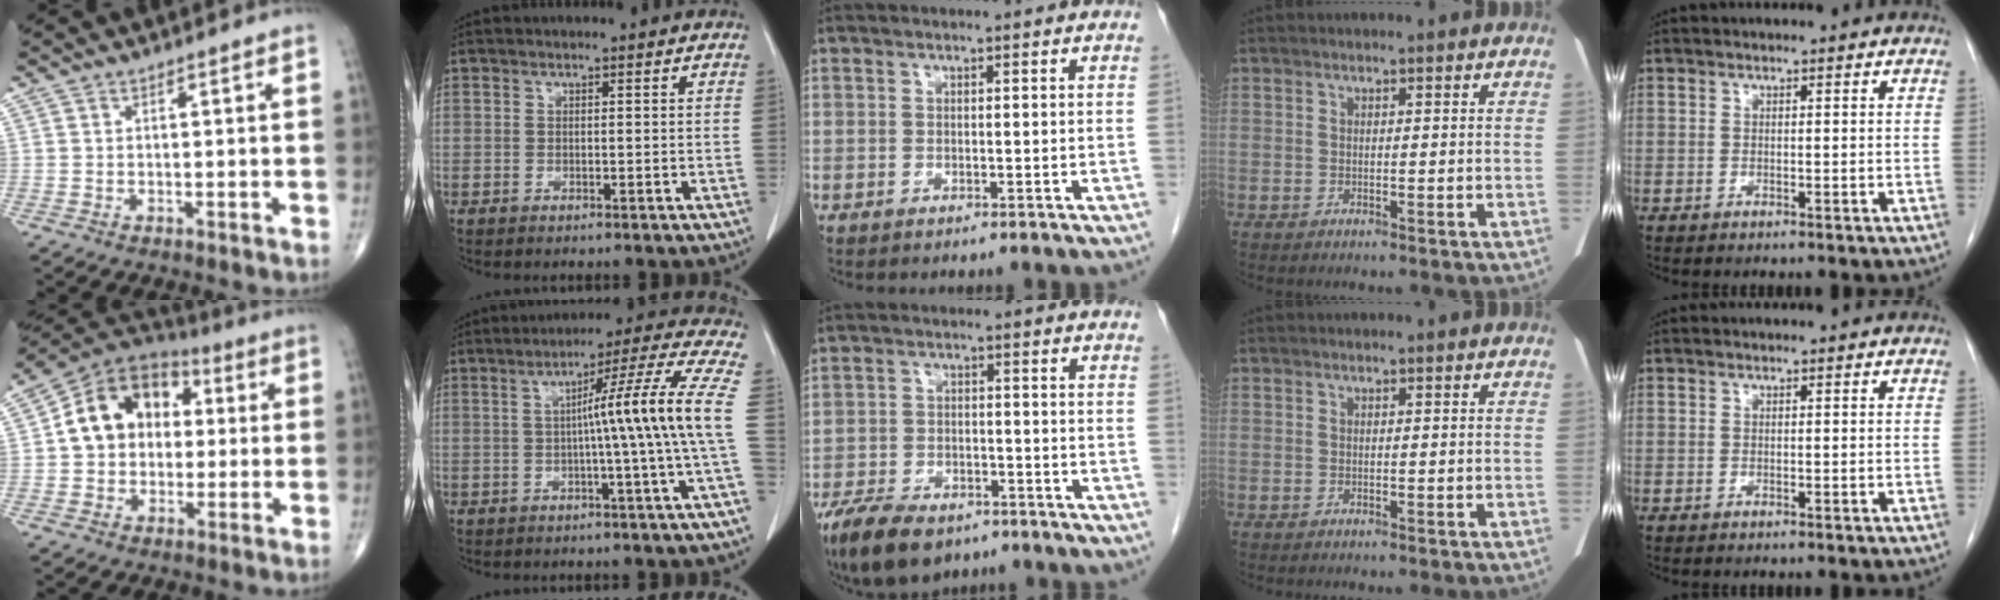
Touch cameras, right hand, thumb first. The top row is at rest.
{"thumb": {"total": 14.8, "force": [1.4, 11.8, 8.9], "torque": [-0.111, 0.031, 0.013]}, "index": {"total": 11.9, "force": [-0.4, -2.9, 11.6], "torque": [-0.160, 0.011, -0.003]}, "middle": {"total": 11.3, "force": [-8.2, 5.2, 5.9], "torque": [-0.106, -0.009, -0.131]}}